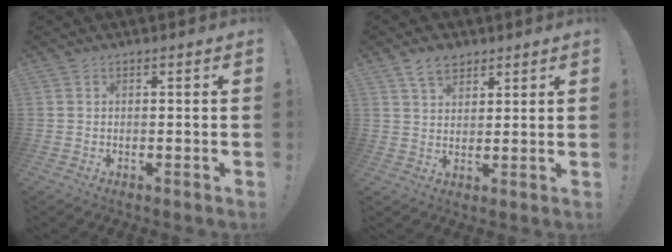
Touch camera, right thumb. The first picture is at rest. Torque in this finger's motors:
{"motor_torque": [-0.56, 0.70, 0.41, 0.20, 0.00]}